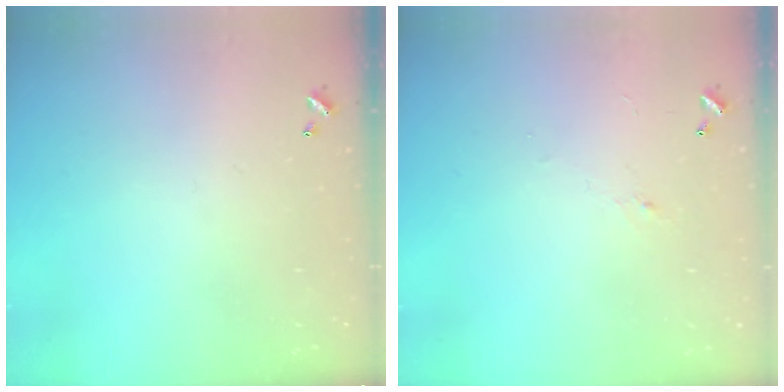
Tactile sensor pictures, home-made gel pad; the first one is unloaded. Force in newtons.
{"total": 1.0, "press": 0.8, "slide": 0.6}